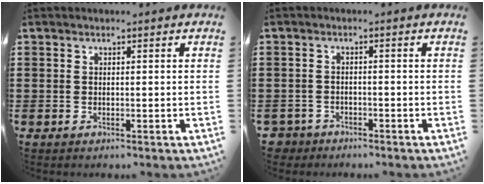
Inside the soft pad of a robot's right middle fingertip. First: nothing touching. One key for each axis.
{"total": 2.2, "fx": -2.0, "fy": 0.8, "fz": -0.1, "tx": -0.011, "ty": -0.005, "tz": -0.048}